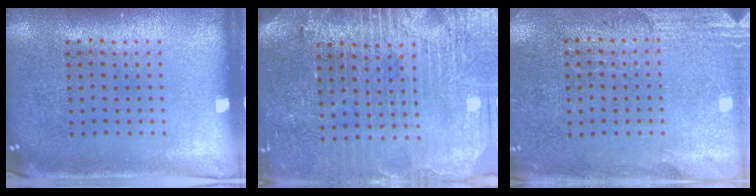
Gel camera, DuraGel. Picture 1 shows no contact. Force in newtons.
{"total": 3.9, "press": 3.6, "slide": 1.6}
{"total": 2.8, "press": 2.4, "slide": 1.4}